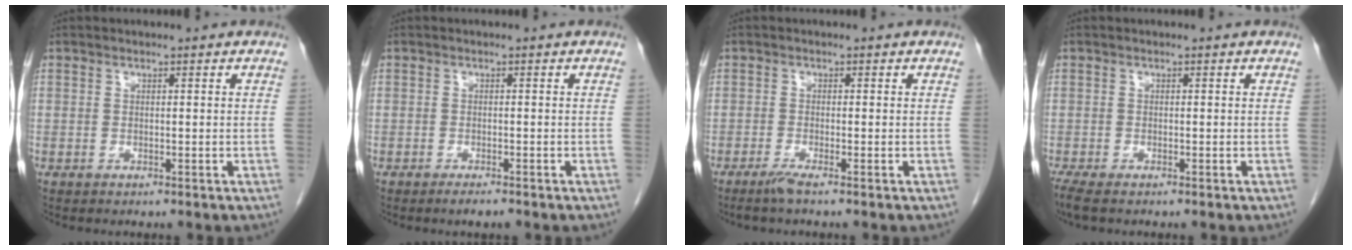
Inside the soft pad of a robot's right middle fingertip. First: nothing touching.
{"total": 1.5, "force": [-1.2, 0.1, 0.9], "torque": [-0.016, -0.002, -0.018]}
{"total": 1.9, "force": [-1.4, -0.4, 1.2], "torque": [-0.030, -0.005, -0.032]}
{"total": 2.7, "force": [-2.2, 0.5, 1.6], "torque": [-0.031, -0.010, -0.038]}